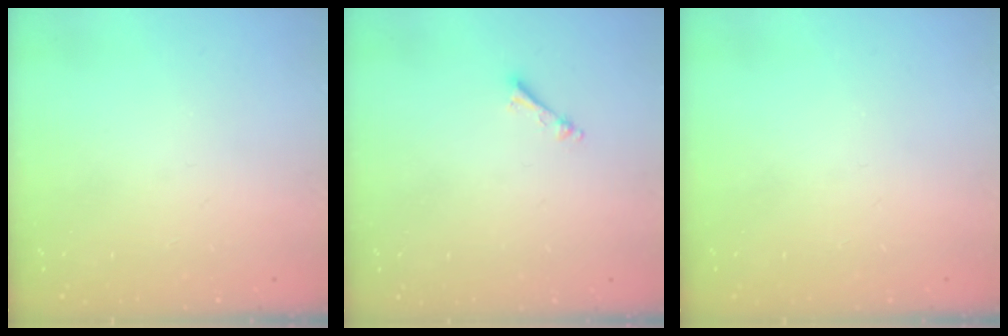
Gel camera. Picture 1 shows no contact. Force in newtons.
{"total": 2.5, "press": 2.5, "slide": 0.3}
{"total": 0.0}